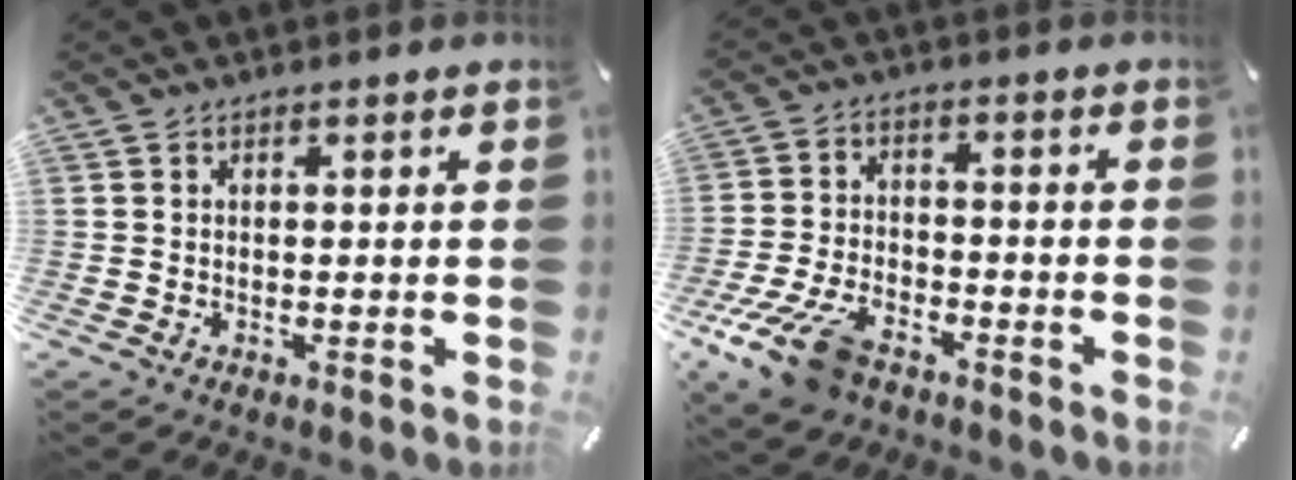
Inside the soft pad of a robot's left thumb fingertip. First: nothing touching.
{"total": 12.2, "force": [-7.6, 6.1, 7.3], "torque": [-0.150, 0.034, -0.141]}